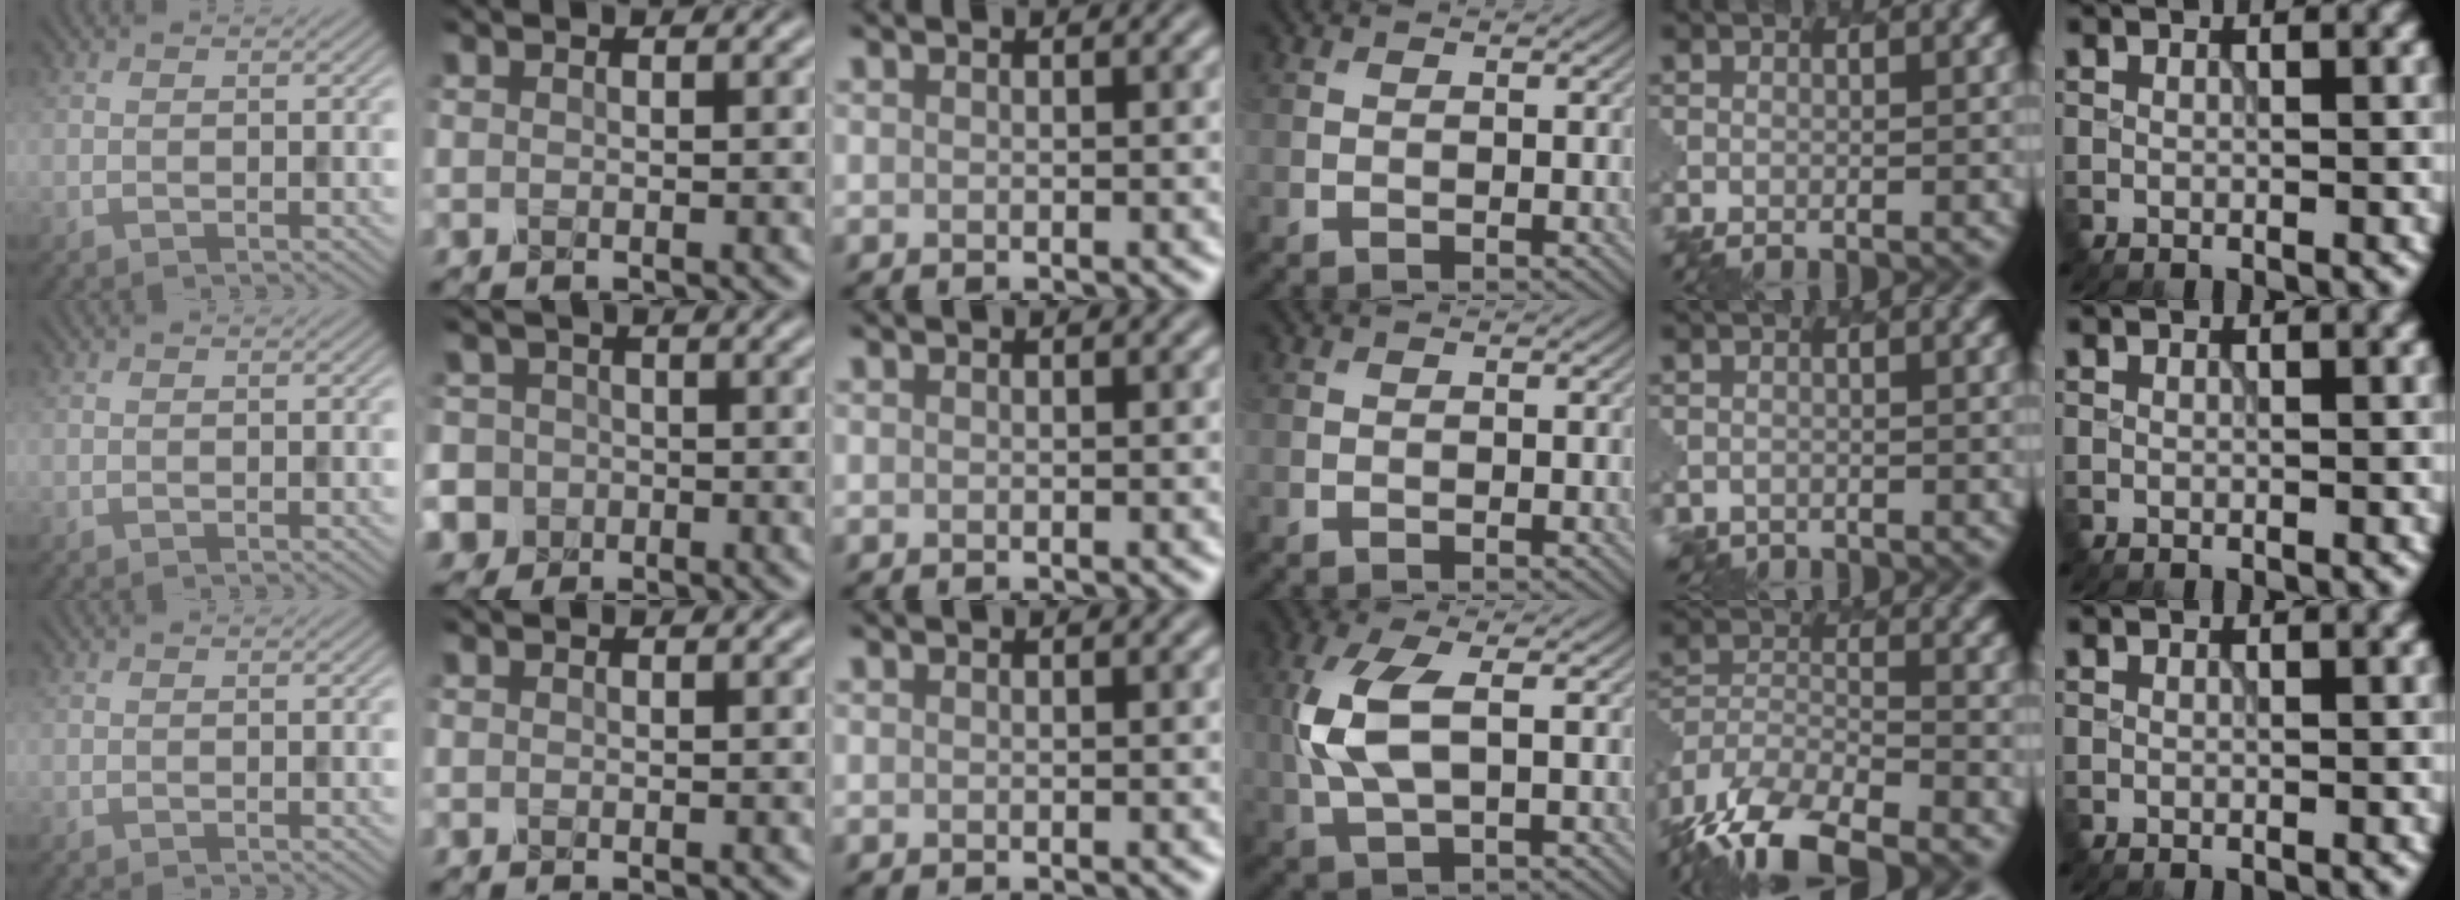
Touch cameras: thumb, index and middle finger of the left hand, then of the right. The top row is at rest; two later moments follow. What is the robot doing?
{"motion": "extract", "object": "pen bag"}